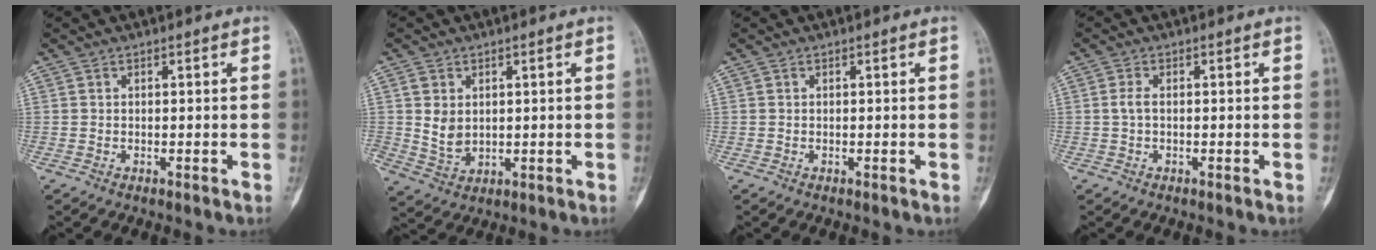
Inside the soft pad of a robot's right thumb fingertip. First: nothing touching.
{"total": 5.2, "force": [1.1, 3.9, 3.2], "torque": [-0.044, -0.012, 0.032]}
{"total": 0.0}
{"total": 1.5, "force": [-0.1, 0.7, 1.3], "torque": [-0.028, 0.001, -0.002]}